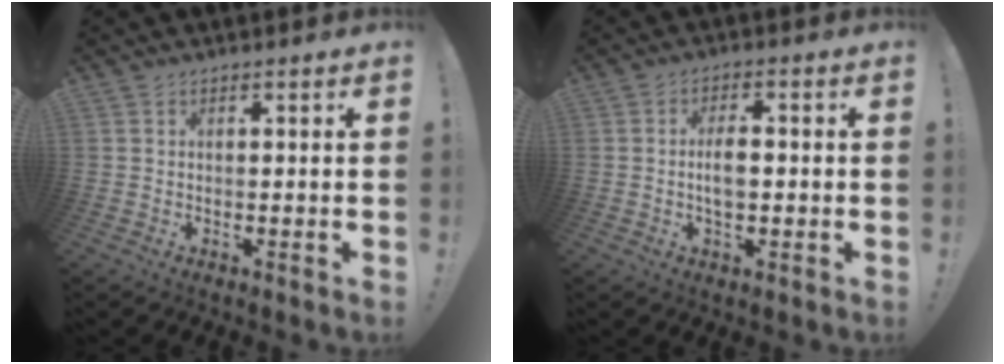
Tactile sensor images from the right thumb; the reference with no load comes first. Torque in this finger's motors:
{"motor_torque": [0.02, 0.13, 0.22, 0.23, 0.16]}